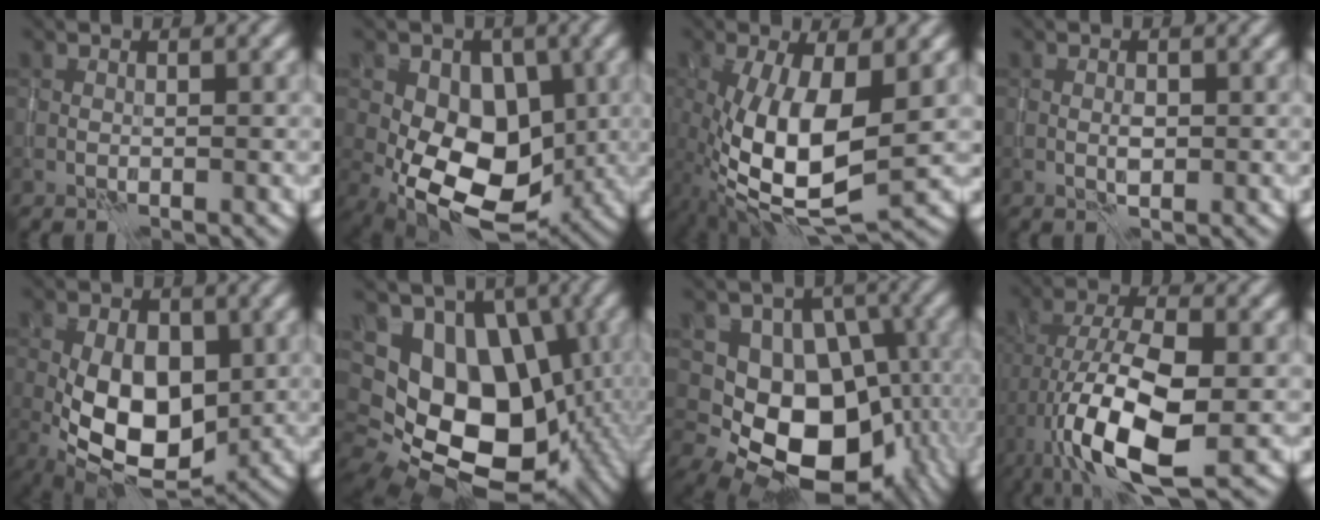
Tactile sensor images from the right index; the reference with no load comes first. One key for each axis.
{"total": 10.3, "fx": -1.2, "fy": 7.0, "fz": 7.4, "tx": -0.103, "ty": -0.005, "tz": -0.026}
{"total": 10.5, "fx": -1.2, "fy": 4.2, "fz": 9.6, "tx": -0.198, "ty": -0.020, "tz": -0.021}
{"total": 0.9, "fx": -0.1, "fy": 0.5, "fz": 0.7, "tx": -0.014, "ty": -0.001, "tz": -0.002}
{"total": 9.9, "fx": -1.4, "fy": 5.8, "fz": 7.8, "tx": -0.129, "ty": -0.003, "tz": -0.026}
{"total": 15.8, "fx": -0.6, "fy": 11.9, "fz": 10.3, "tx": -0.137, "ty": -0.017, "tz": 0.003}
{"total": 13.6, "fx": -3.1, "fy": 10.0, "fz": 8.6, "tx": -0.097, "ty": -0.005, "tz": -0.050}
{"total": 11.3, "fx": -3.9, "fy": 4.2, "fz": 9.8, "tx": -0.189, "ty": -0.002, "tz": -0.072}